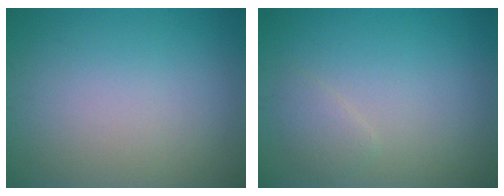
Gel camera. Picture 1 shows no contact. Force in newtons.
{"total": 1.3, "press": 1.3, "slide": 0.1}